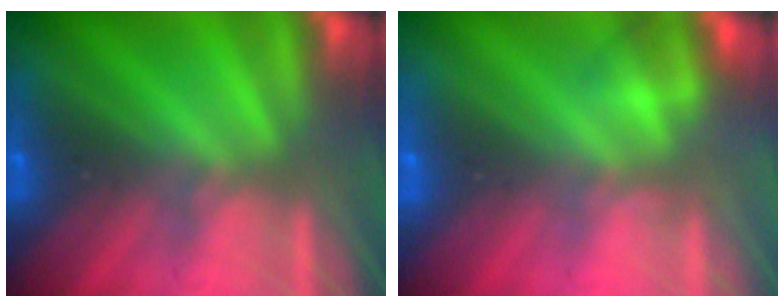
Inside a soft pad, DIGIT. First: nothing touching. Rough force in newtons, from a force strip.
{"total": 2.3}